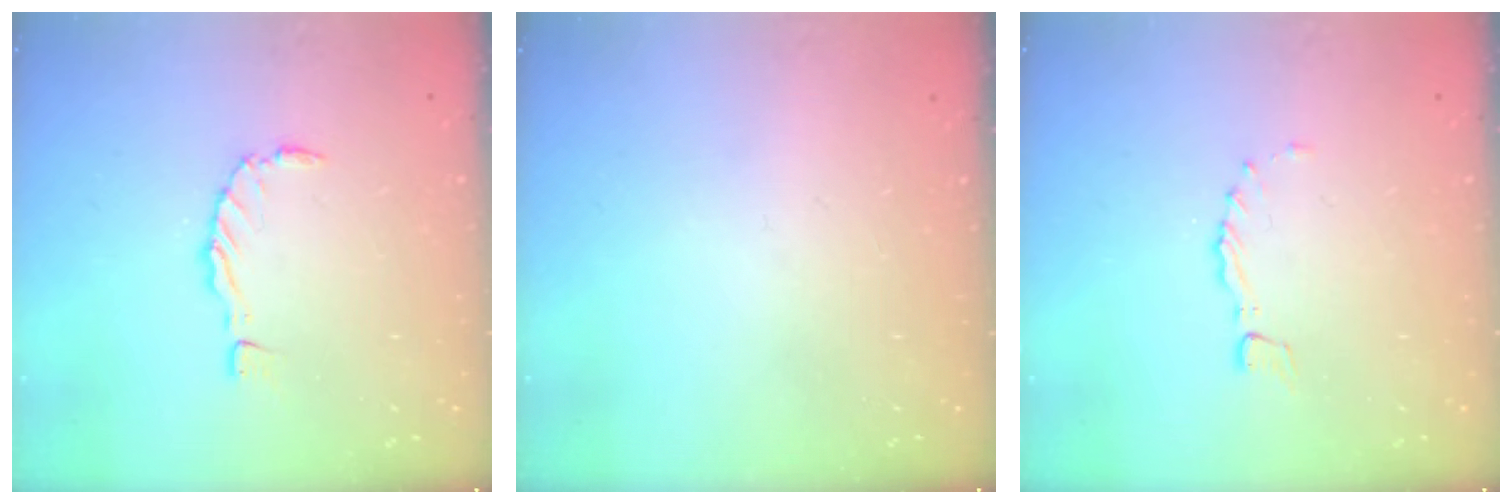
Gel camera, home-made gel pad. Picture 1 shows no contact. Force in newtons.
{"total": 0.0}
{"total": 0.0}